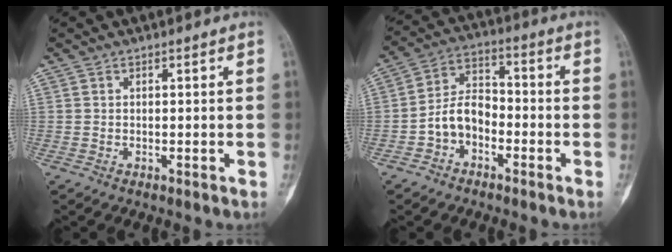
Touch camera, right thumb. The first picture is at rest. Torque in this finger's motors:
{"motor_torque": [0.13, 0.07, 0.37, -0.37, 0.05]}